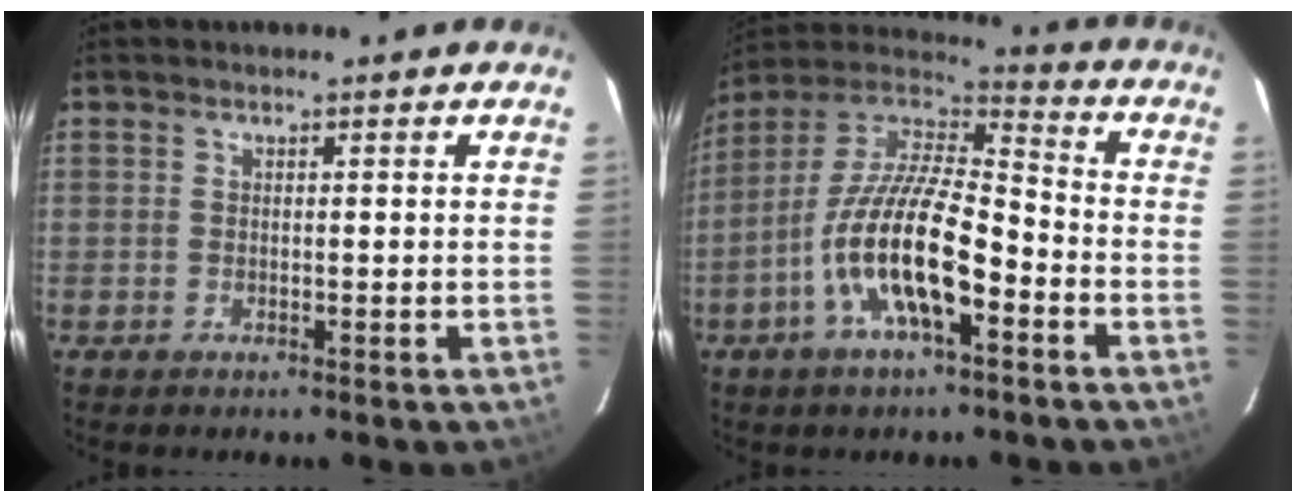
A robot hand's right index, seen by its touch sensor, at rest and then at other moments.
{"total": 17.2, "force": [-6.7, 5.7, 14.8], "torque": [-0.289, -0.011, -0.133]}